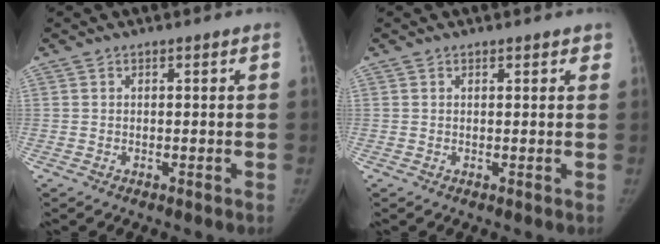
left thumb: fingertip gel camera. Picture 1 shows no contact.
{"total": 1.4, "force": [1.1, 0.6, 0.6], "torque": [0.003, -0.002, 0.011]}